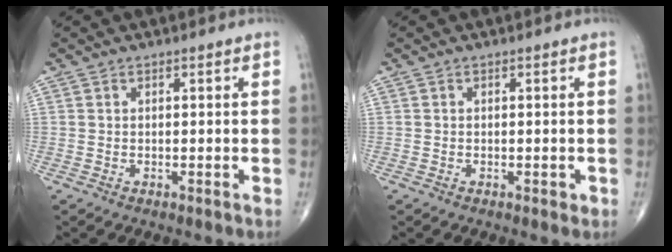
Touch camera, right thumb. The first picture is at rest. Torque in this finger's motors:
{"motor_torque": [-0.11, 0.17, -0.11, -0.08, -0.03]}